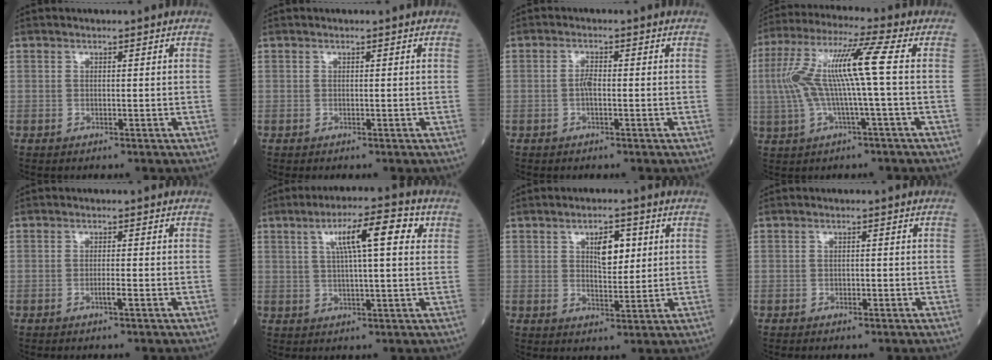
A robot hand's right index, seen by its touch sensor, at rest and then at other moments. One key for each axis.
{"total": 0.0}
{"total": 1.6, "fx": -0.3, "fy": 0.4, "fz": 1.5, "tx": -0.028, "ty": 0.003, "tz": -0.004}
{"total": 11.6, "fx": 0.3, "fy": -0.5, "fz": 11.6, "tx": -0.241, "ty": 0.029, "tz": 0.005}
{"total": 1.1, "fx": -0.5, "fy": -0.1, "fz": 1.0, "tx": -0.021, "ty": 0.000, "tz": -0.006}
{"total": 9.2, "fx": 3.3, "fy": 1.3, "fz": 8.5, "tx": -0.139, "ty": 0.019, "tz": 0.049}
{"total": 5.3, "fx": 1.8, "fy": 2.2, "fz": 4.4, "tx": -0.071, "ty": 0.004, "tz": 0.031}
{"total": 0.5, "fx": -0.2, "fy": 0.4, "fz": 0.3, "tx": -0.004, "ty": 0.002, "tz": 0.000}